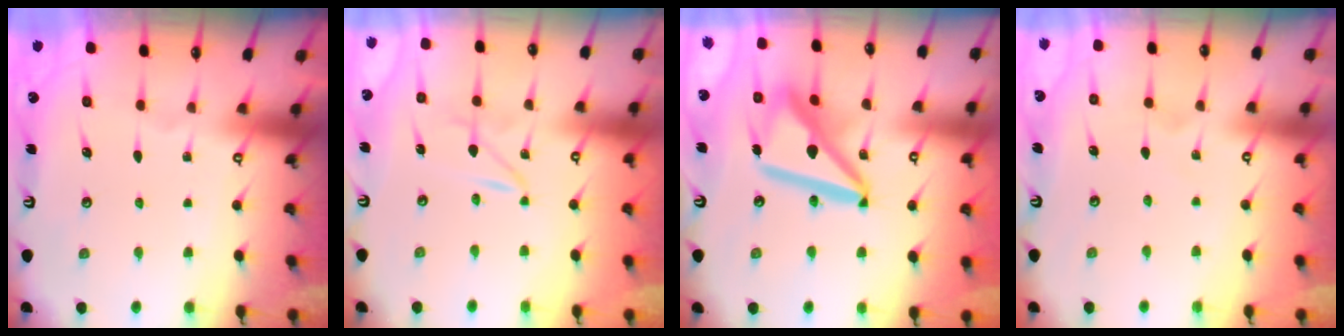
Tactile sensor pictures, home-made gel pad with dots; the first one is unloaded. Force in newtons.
{"total": 2.3, "press": 2.3, "slide": 0.2}
{"total": 15.4, "press": 15.3, "slide": 1.7}
{"total": 2.4, "press": 2.4, "slide": 0.2}